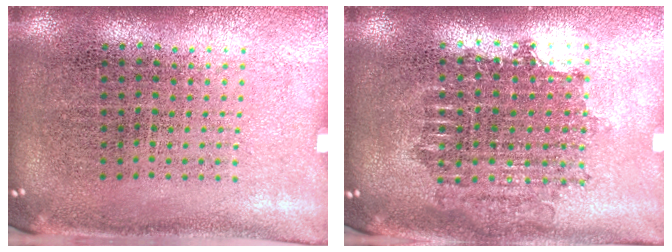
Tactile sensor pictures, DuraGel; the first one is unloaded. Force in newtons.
{"total": 1.7, "press": 1.4, "slide": 1.0}